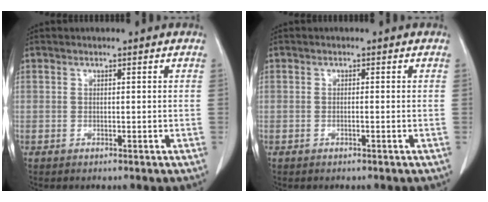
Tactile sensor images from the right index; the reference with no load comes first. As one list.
[{"total": 0.5, "force": [-0.3, 0.0, 0.4], "torque": [-0.008, 0.001, -0.005]}]